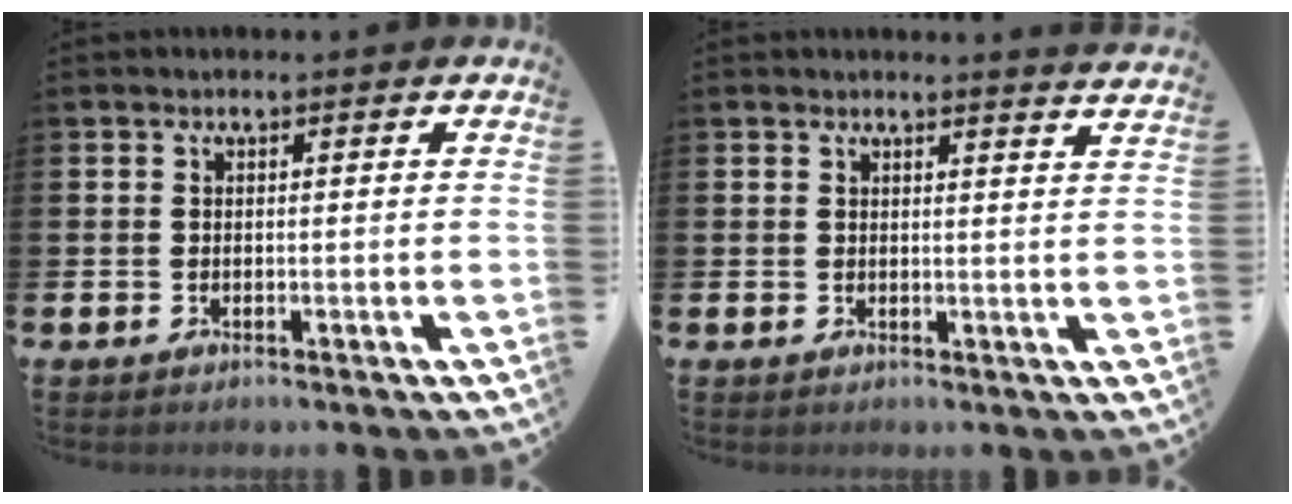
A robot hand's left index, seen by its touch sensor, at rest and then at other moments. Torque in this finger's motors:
{"motor_torque": [-0.56, -0.73, -0.05, 0.01]}